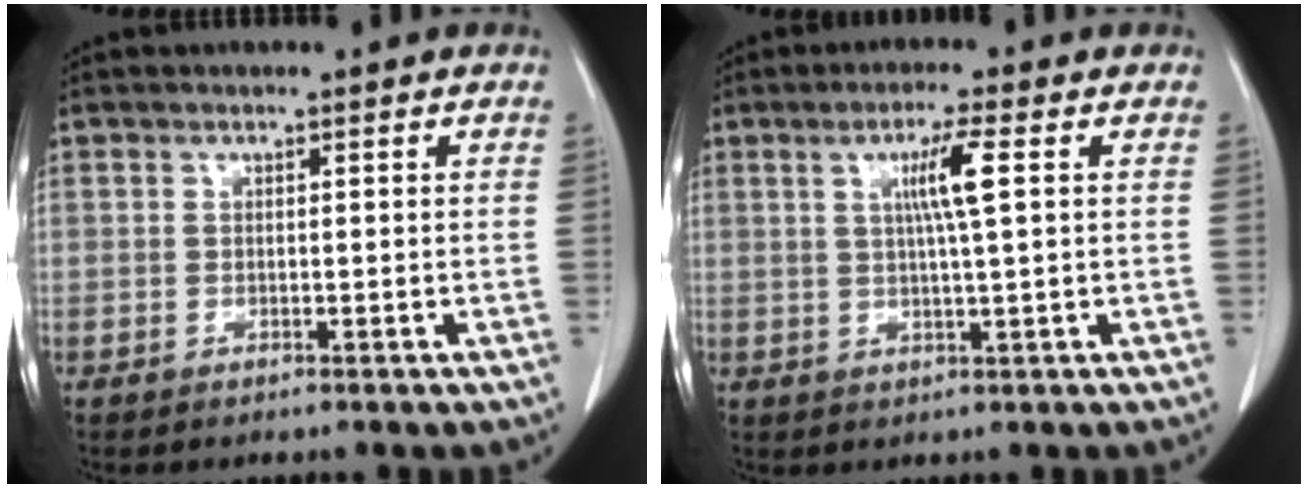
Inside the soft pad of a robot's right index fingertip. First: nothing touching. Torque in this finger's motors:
{"motor_torque": [0.63, 0.13, 0.31, 0.09]}